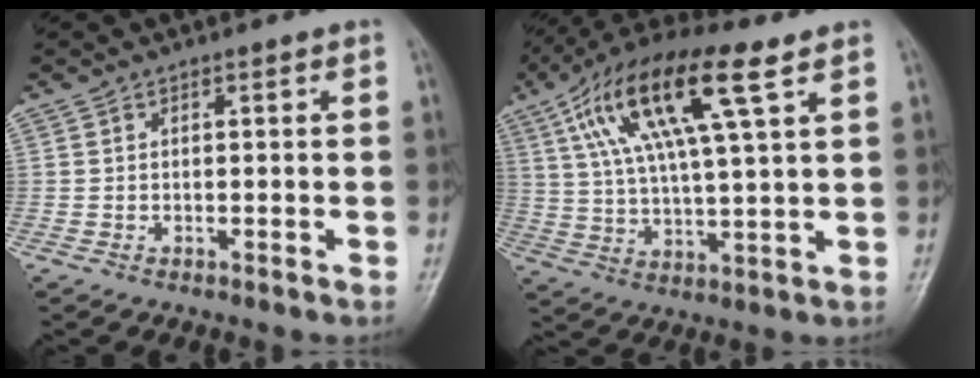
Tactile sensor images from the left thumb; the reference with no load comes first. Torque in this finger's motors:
{"motor_torque": [0.38, 0.43, 2.07, -0.70, 0.57]}